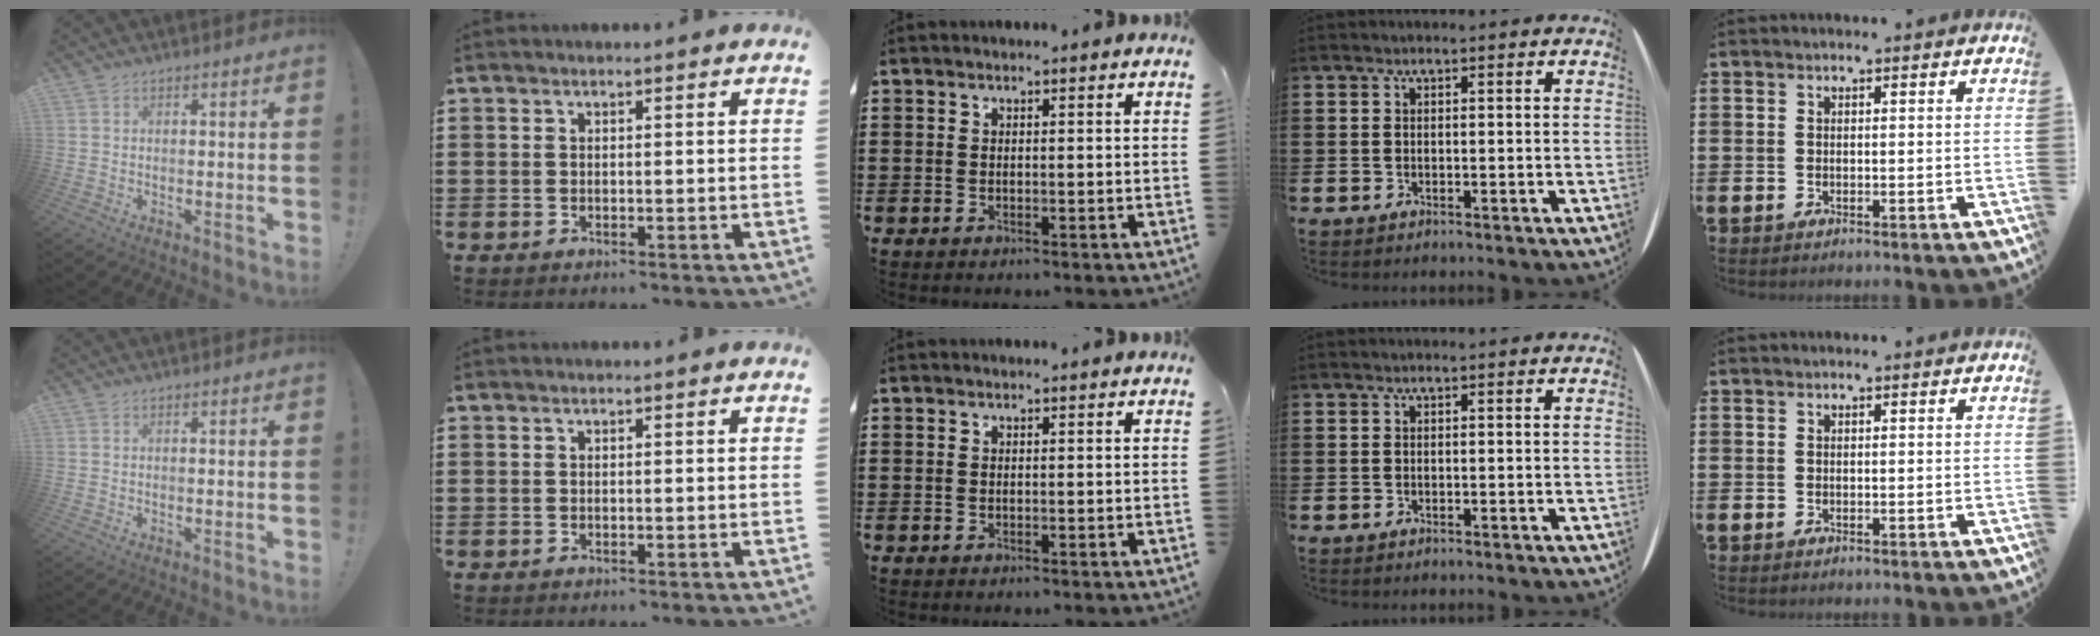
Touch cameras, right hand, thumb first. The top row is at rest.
{}